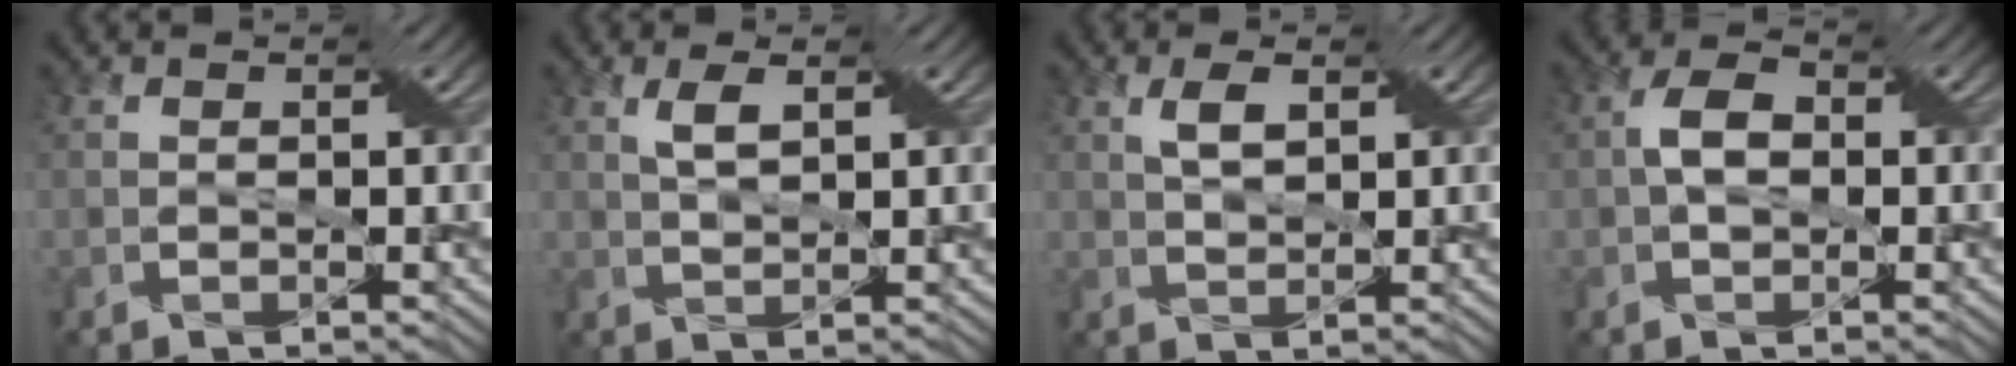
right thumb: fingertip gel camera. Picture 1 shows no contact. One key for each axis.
{"total": 2.4, "fx": 1.4, "fy": 0.3, "fz": 1.9, "tx": -0.042, "ty": 0.006, "tz": 0.027}
{"total": 2.6, "fx": 1.5, "fy": 0.6, "fz": 2.0, "tx": -0.045, "ty": 0.006, "tz": 0.028}
{"total": 3.8, "fx": 0.0, "fy": 2.4, "fz": 2.9, "tx": -0.058, "ty": 0.005, "tz": -0.005}